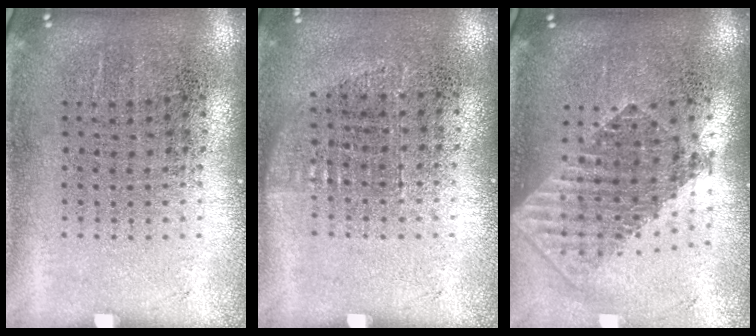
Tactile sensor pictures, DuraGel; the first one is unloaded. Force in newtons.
{"total": 0.6, "press": 0.5, "slide": 0.3}
{"total": 1.8, "press": 1.5, "slide": 1.0}